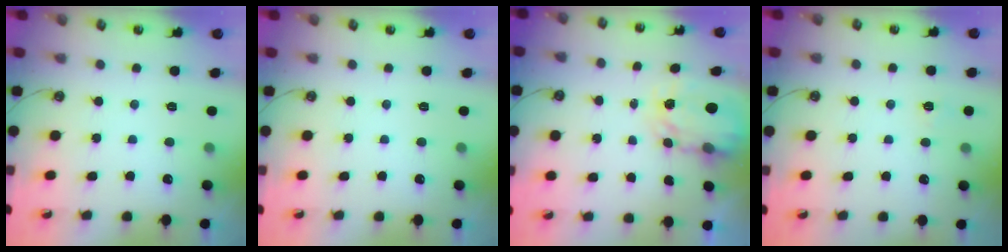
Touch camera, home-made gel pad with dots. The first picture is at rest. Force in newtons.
{"total": 0.0}
{"total": 3.9, "press": 3.9, "slide": 0.3}
{"total": 2.8, "press": 2.8, "slide": 0.3}